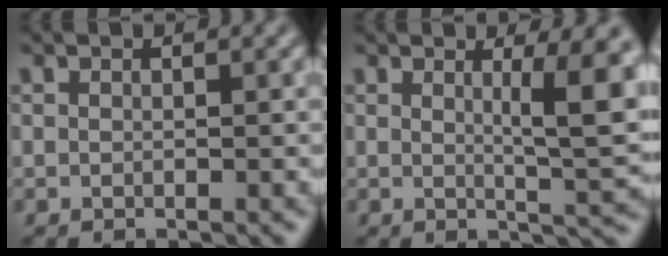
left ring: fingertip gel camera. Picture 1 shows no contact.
{"total": 5.8, "force": [1.3, 1.1, 5.5], "torque": [-0.070, -0.008, 0.021]}